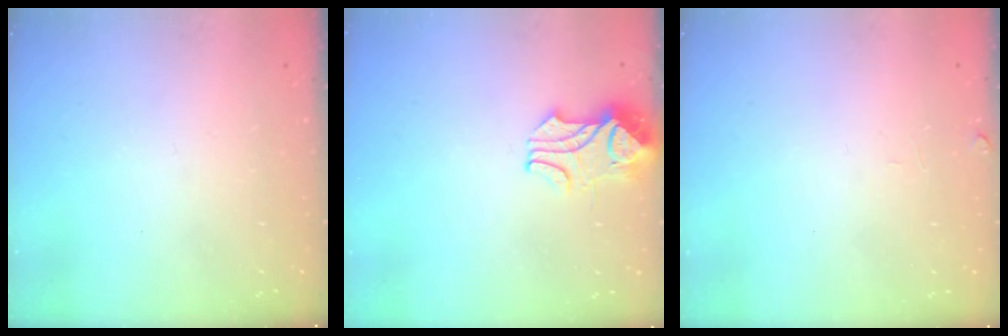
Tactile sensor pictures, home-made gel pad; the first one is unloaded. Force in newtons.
{"total": 2.3, "press": 2.2, "slide": 0.8}
{"total": 1.3, "press": 1.2, "slide": 0.5}